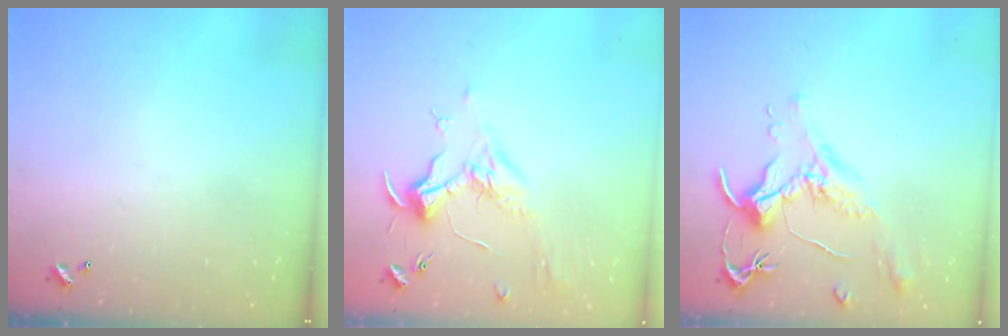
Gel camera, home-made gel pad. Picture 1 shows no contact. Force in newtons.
{"total": 1.8, "press": 1.7, "slide": 0.8}
{"total": 1.6, "press": 1.5, "slide": 0.7}